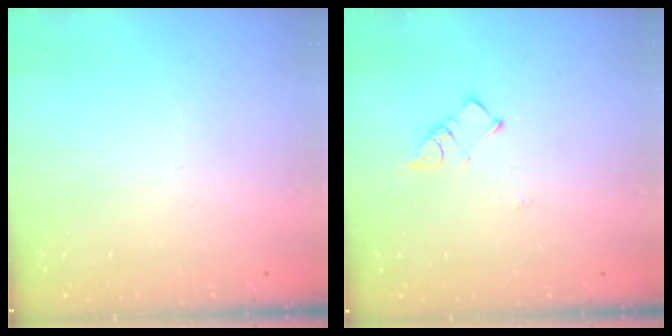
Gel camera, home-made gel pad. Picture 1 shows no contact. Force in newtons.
{"total": 3.7, "press": 3.7, "slide": 0.2}